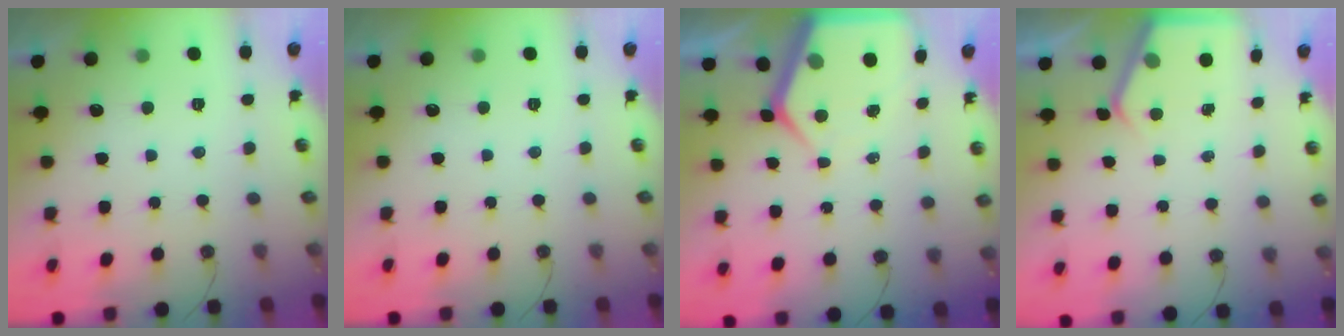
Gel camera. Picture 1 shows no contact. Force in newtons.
{"total": 0.0}
{"total": 8.0, "press": 8.0, "slide": 0.8}
{"total": 3.3, "press": 3.2, "slide": 0.5}